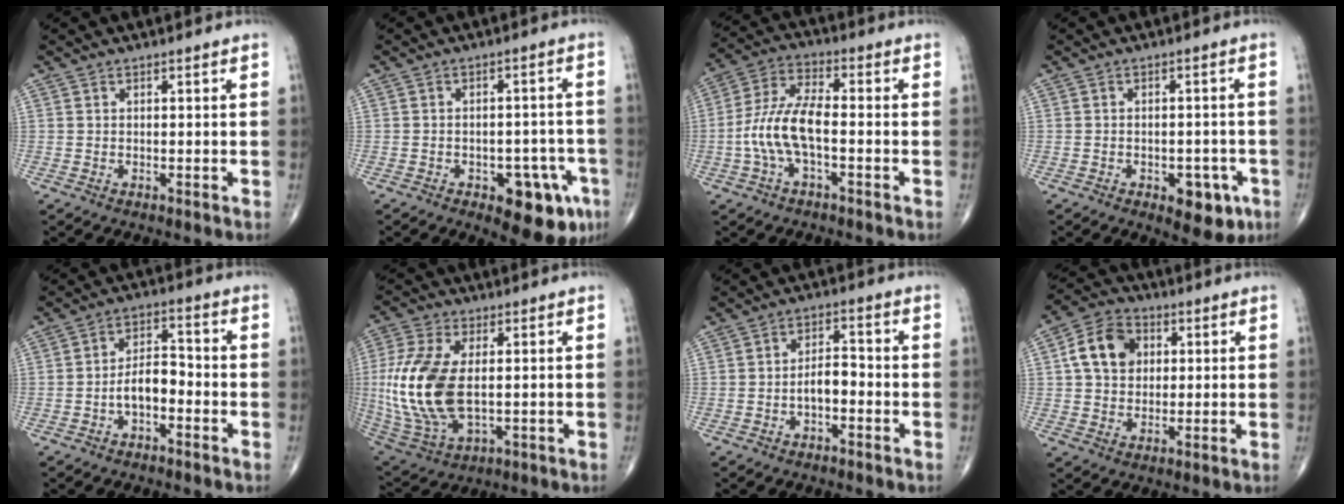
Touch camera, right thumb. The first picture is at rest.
{"total": 11.2, "force": [-5.3, 5.3, 8.3], "torque": [-0.072, 0.027, -0.059]}
{"total": 10.1, "force": [-2.2, 4.2, 8.9], "torque": [-0.196, 0.036, -0.048]}
{"total": 7.1, "force": [-3.2, 3.9, 5.0], "torque": [-0.039, 0.014, -0.033]}
{"total": 6.1, "force": [-2.2, 3.3, 4.6], "torque": [-0.069, 0.033, -0.046]}
{"total": 18.0, "force": [0.5, 9.7, 15.2], "torque": [-0.350, -0.013, 0.020]}
{"total": 4.3, "force": [-1.5, 2.2, 3.4], "torque": [-0.047, 0.025, -0.030]}
{"total": 10.2, "force": [2.2, 7.9, 6.1], "torque": [-0.091, 0.008, 0.032]}